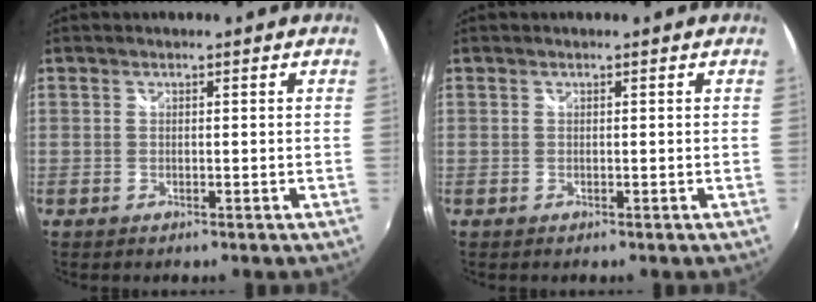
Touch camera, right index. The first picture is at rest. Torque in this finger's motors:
{"motor_torque": [0.00, 0.01, -0.01, 0.00]}